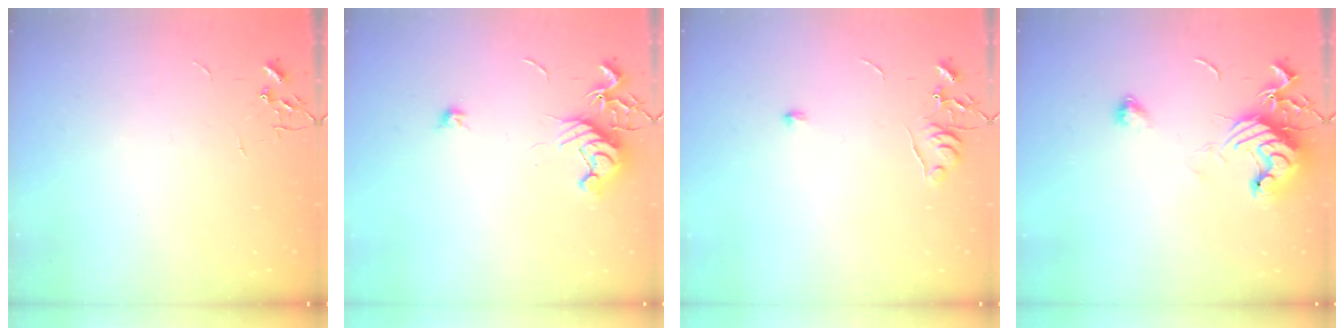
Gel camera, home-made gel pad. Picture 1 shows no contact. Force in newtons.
{"total": 10.1, "press": 10.1, "slide": 0.7}
{"total": 5.7, "press": 5.7, "slide": 0.8}
{"total": 12.0, "press": 11.9, "slide": 1.6}